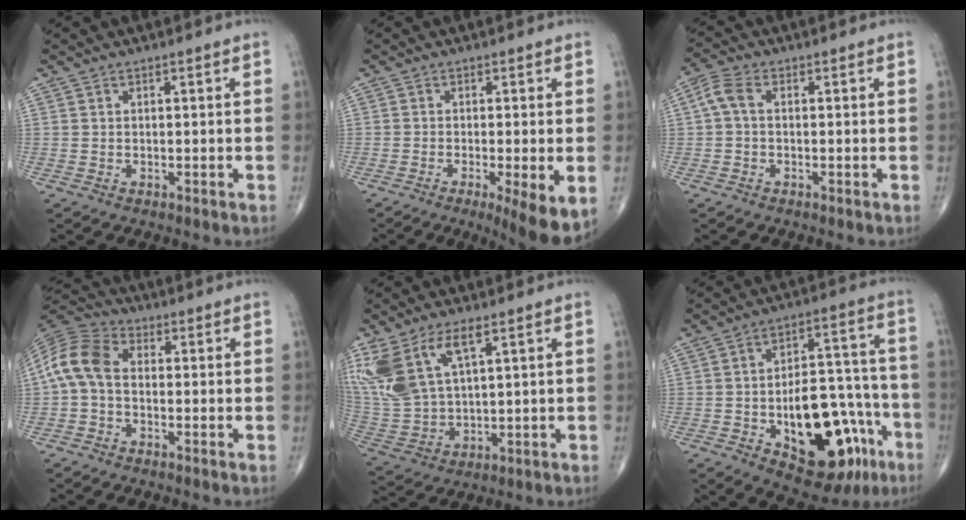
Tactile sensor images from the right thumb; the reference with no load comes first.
{"total": 8.3, "force": [-2.7, 1.7, 7.7], "torque": [-0.115, -0.019, -0.043]}
{"total": 4.0, "force": [0.1, 2.3, 3.3], "torque": [-0.077, 0.011, -0.005]}
{"total": 9.2, "force": [-0.4, 6.1, 6.9], "torque": [-0.139, 0.025, -0.024]}
{"total": 15.9, "force": [7.3, 7.5, 12.0], "torque": [-0.274, -0.018, 0.154]}
{"total": 22.7, "force": [-8.6, 11.8, 17.4], "torque": [-0.212, 0.055, -0.104]}